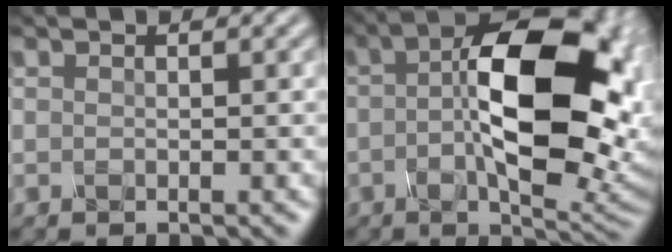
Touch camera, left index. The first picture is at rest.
{"total": 14.7, "force": [-0.1, 6.6, 13.2], "torque": [-0.199, 0.013, -0.010]}